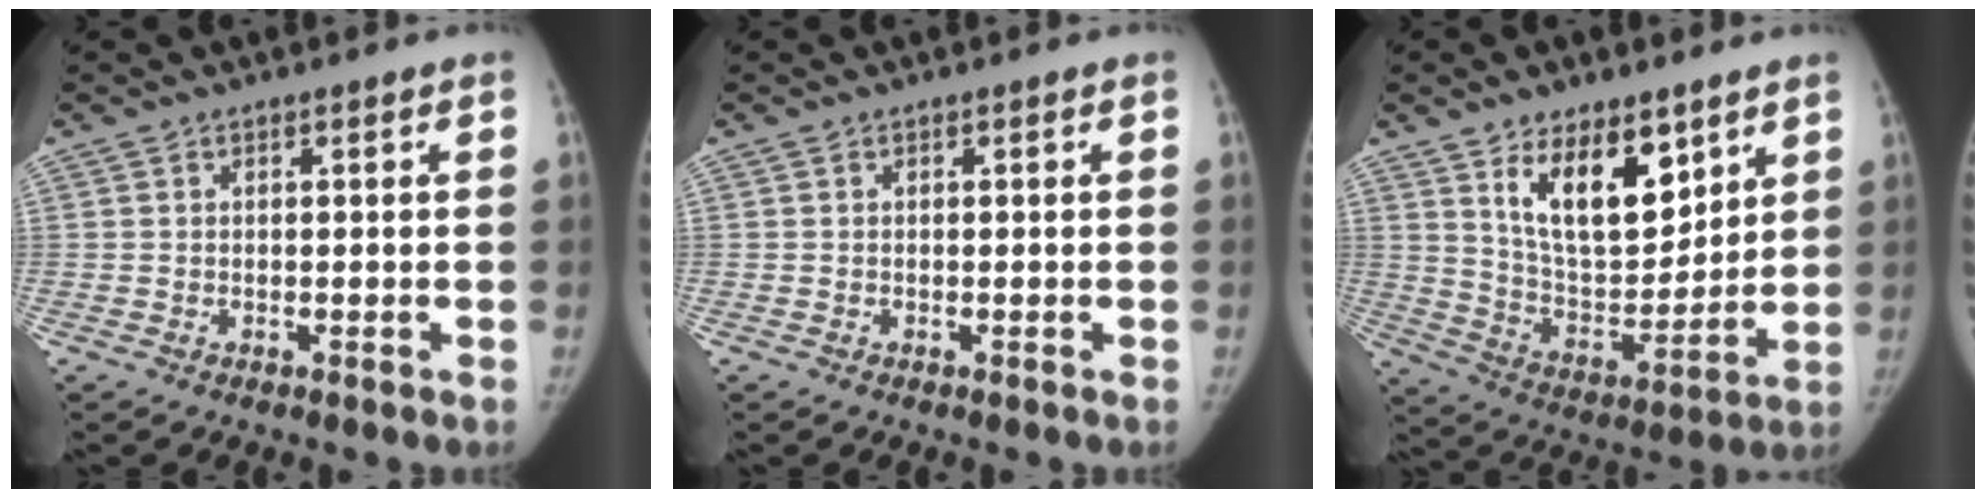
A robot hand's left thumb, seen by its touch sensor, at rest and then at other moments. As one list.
[{"total": 0.0}, {"total": 15.8, "force": [8.6, 7.9, 10.6], "torque": [-0.129, -0.058, 0.163]}]